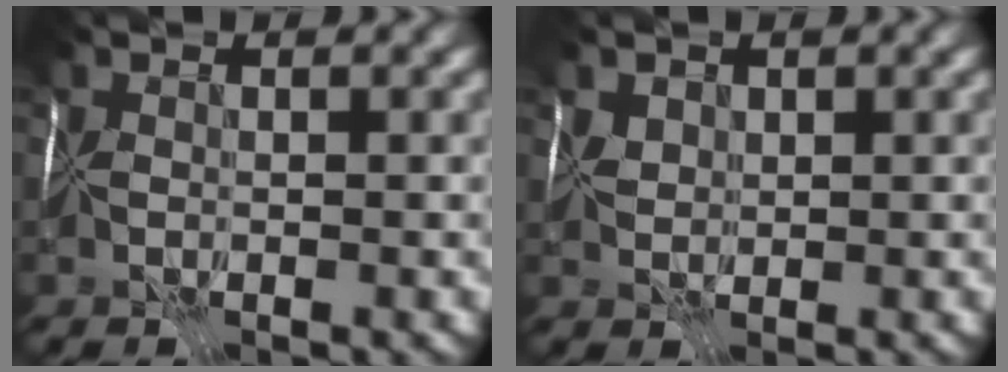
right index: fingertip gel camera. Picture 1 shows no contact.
{"total": 1.4, "force": [1.3, 0.4, 0.1], "torque": [0.004, 0.005, 0.031]}